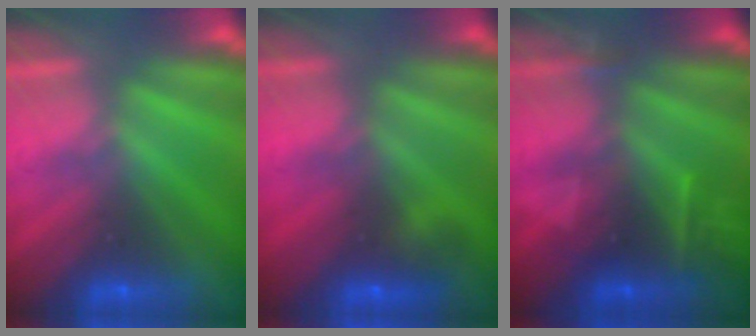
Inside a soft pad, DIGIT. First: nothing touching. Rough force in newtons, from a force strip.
{"total": 2.3}
{"total": 2.4}